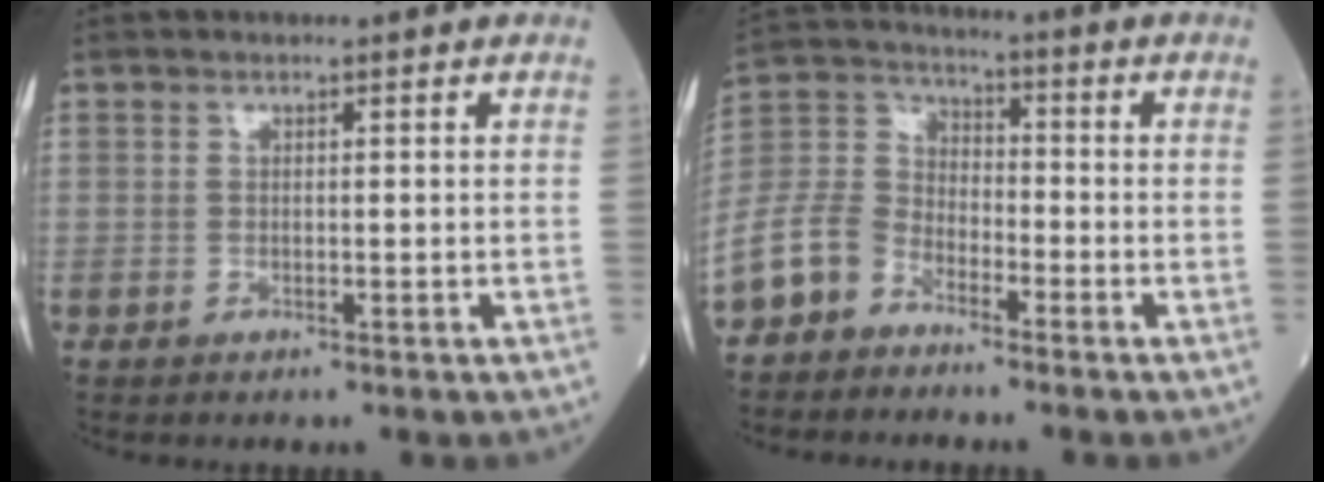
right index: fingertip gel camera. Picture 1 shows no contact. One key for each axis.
{"total": 10.8, "fx": -7.3, "fy": 7.0, "fz": 3.8, "tx": -0.103, "ty": 0.023, "tz": -0.150}